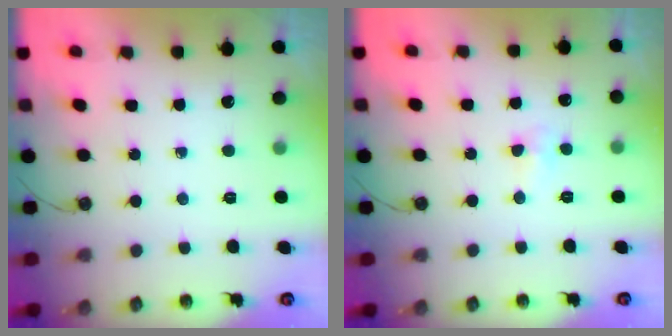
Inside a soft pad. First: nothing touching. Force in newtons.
{"total": 5.4, "press": 4.4, "slide": 3.0}